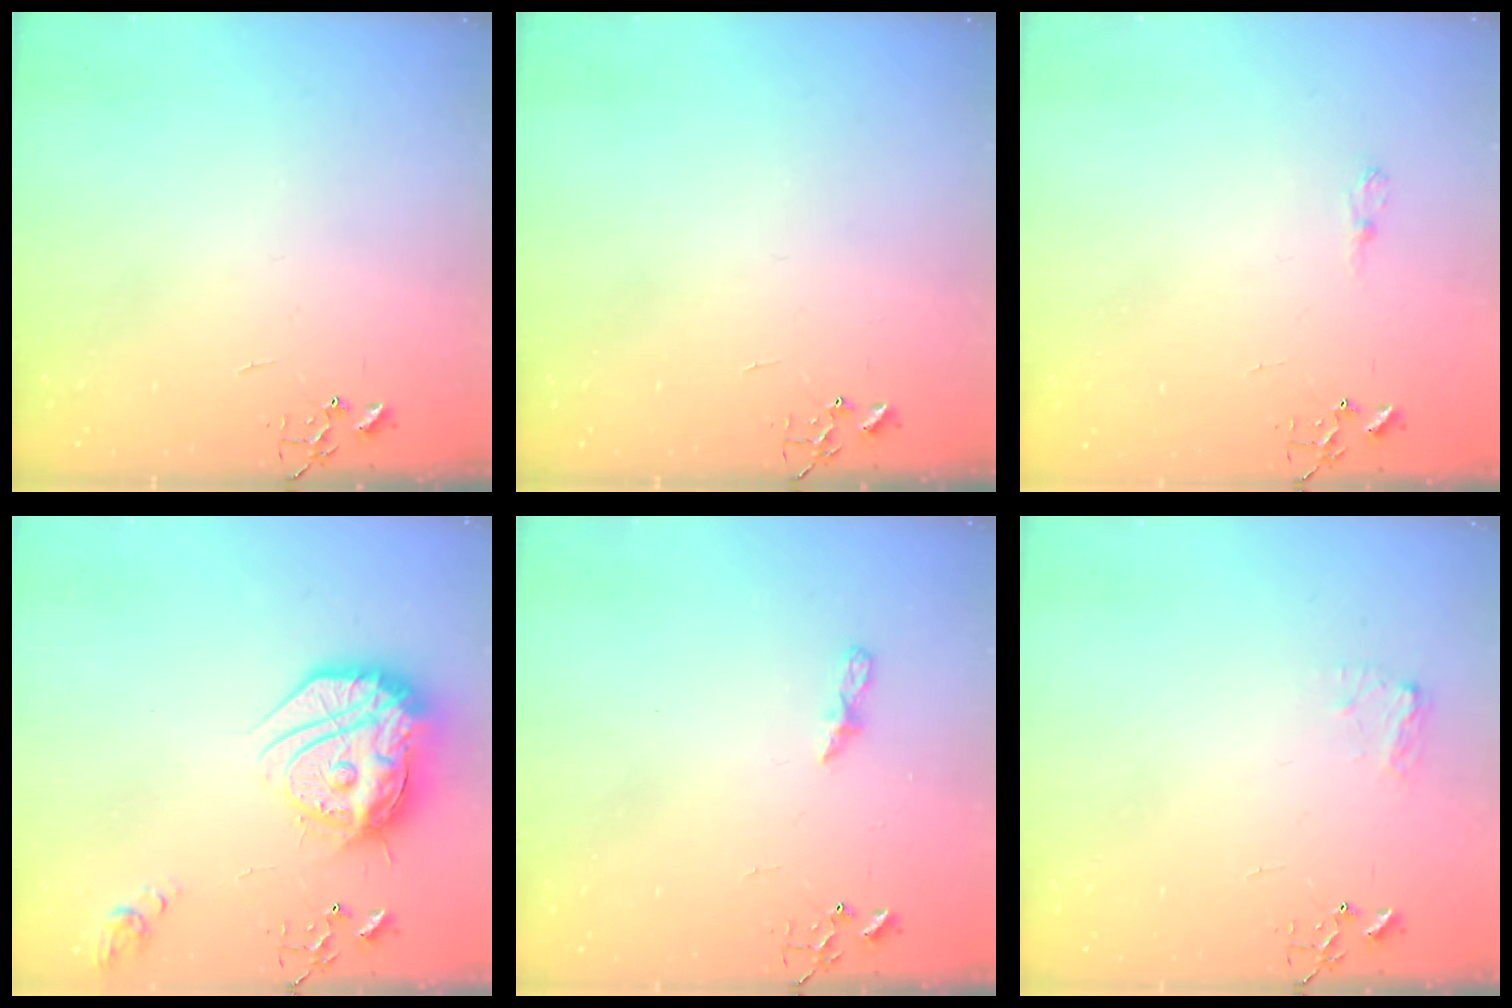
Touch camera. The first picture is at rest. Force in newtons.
{"total": 0.0}
{"total": 6.5, "press": 6.5, "slide": 0.6}
{"total": 23.9, "press": 23.8, "slide": 2.1}
{"total": 5.3, "press": 5.3, "slide": 0.6}
{"total": 6.6, "press": 6.6, "slide": 0.2}